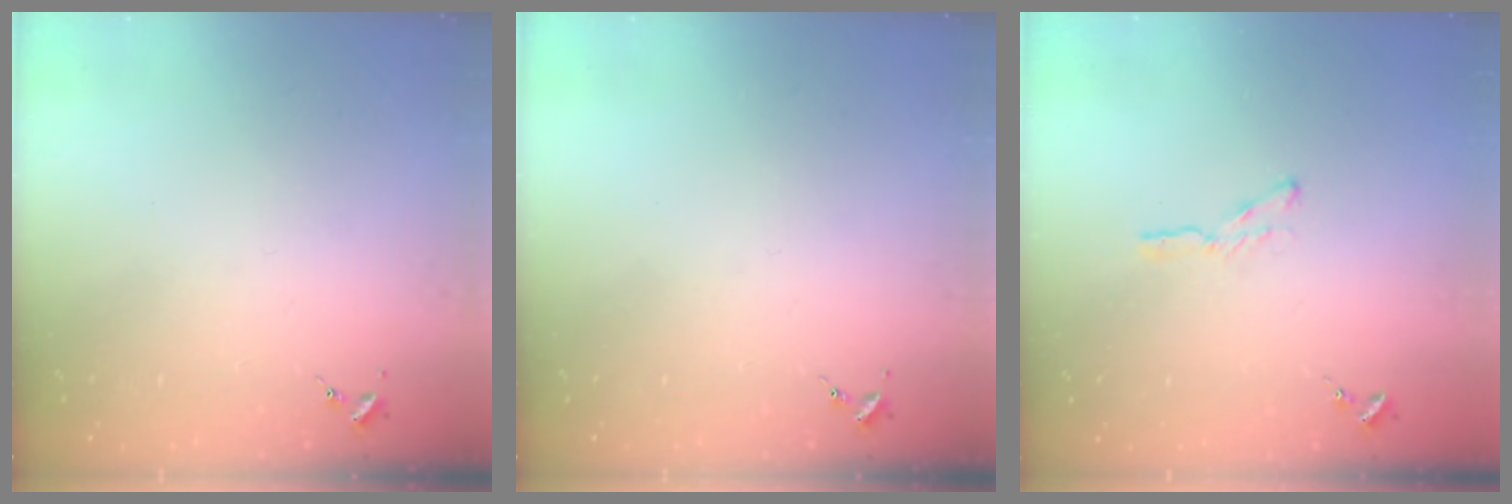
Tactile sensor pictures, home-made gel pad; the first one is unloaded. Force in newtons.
{"total": 0.0}
{"total": 4.0, "press": 4.0, "slide": 0.4}